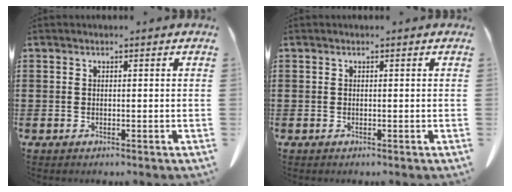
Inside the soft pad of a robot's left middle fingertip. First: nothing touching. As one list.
[{"total": 0.0}]